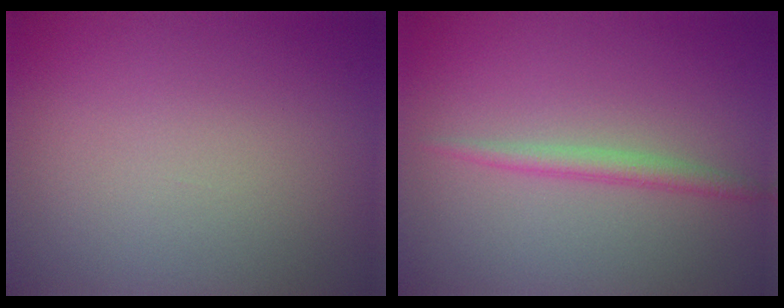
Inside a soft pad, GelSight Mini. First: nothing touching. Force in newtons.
{"total": 1.6, "press": 1.6, "slide": 0.1}